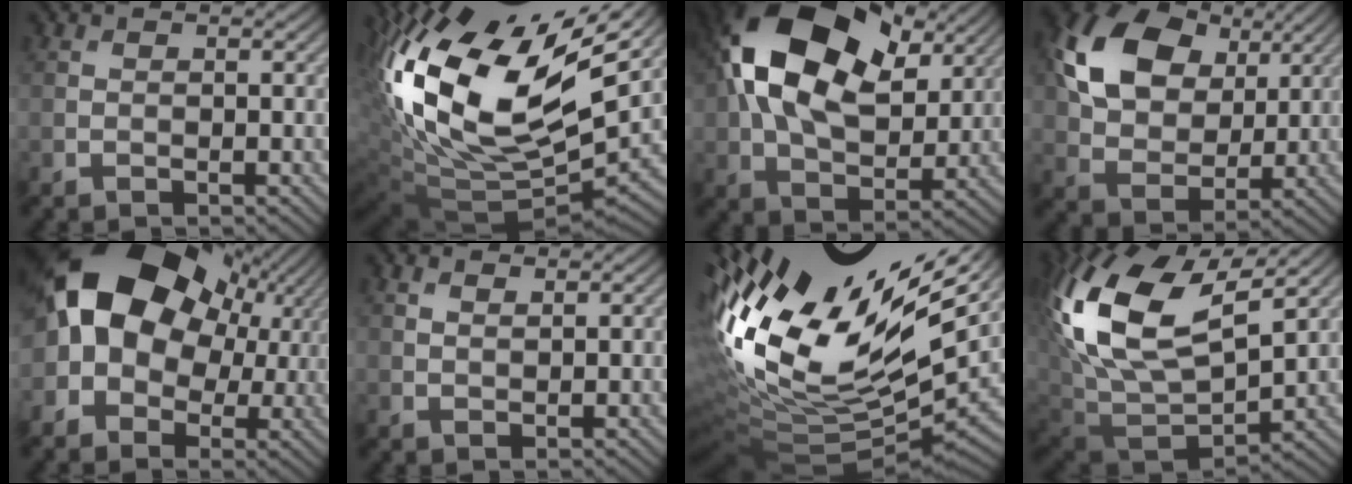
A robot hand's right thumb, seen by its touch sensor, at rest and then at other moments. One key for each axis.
{"total": 20.6, "fx": 6.7, "fy": 10.1, "fz": 16.7, "tx": -0.353, "ty": -0.002, "tz": 0.132}
{"total": 19.2, "fx": 6.3, "fy": 11.8, "fz": 13.8, "tx": -0.272, "ty": 0.021, "tz": 0.100}
{"total": 13.4, "fx": 4.8, "fy": 9.4, "fz": 8.3, "tx": -0.187, "ty": 0.017, "tz": 0.083}
{"total": 16.7, "fx": 2.9, "fy": 12.2, "fz": 11.0, "tx": -0.202, "ty": 0.009, "tz": 0.054}
{"total": 1.3, "fx": 0.9, "fy": 0.6, "fz": 0.7, "tx": -0.019, "ty": -0.002, "tz": 0.020}
{"total": 19.4, "fx": 7.1, "fy": 8.0, "fz": 16.2, "tx": -0.285, "ty": 0.012, "tz": 0.144}
{"total": 17.7, "fx": 6.6, "fy": 10.2, "fz": 12.9, "tx": -0.315, "ty": 0.006, "tz": 0.136}